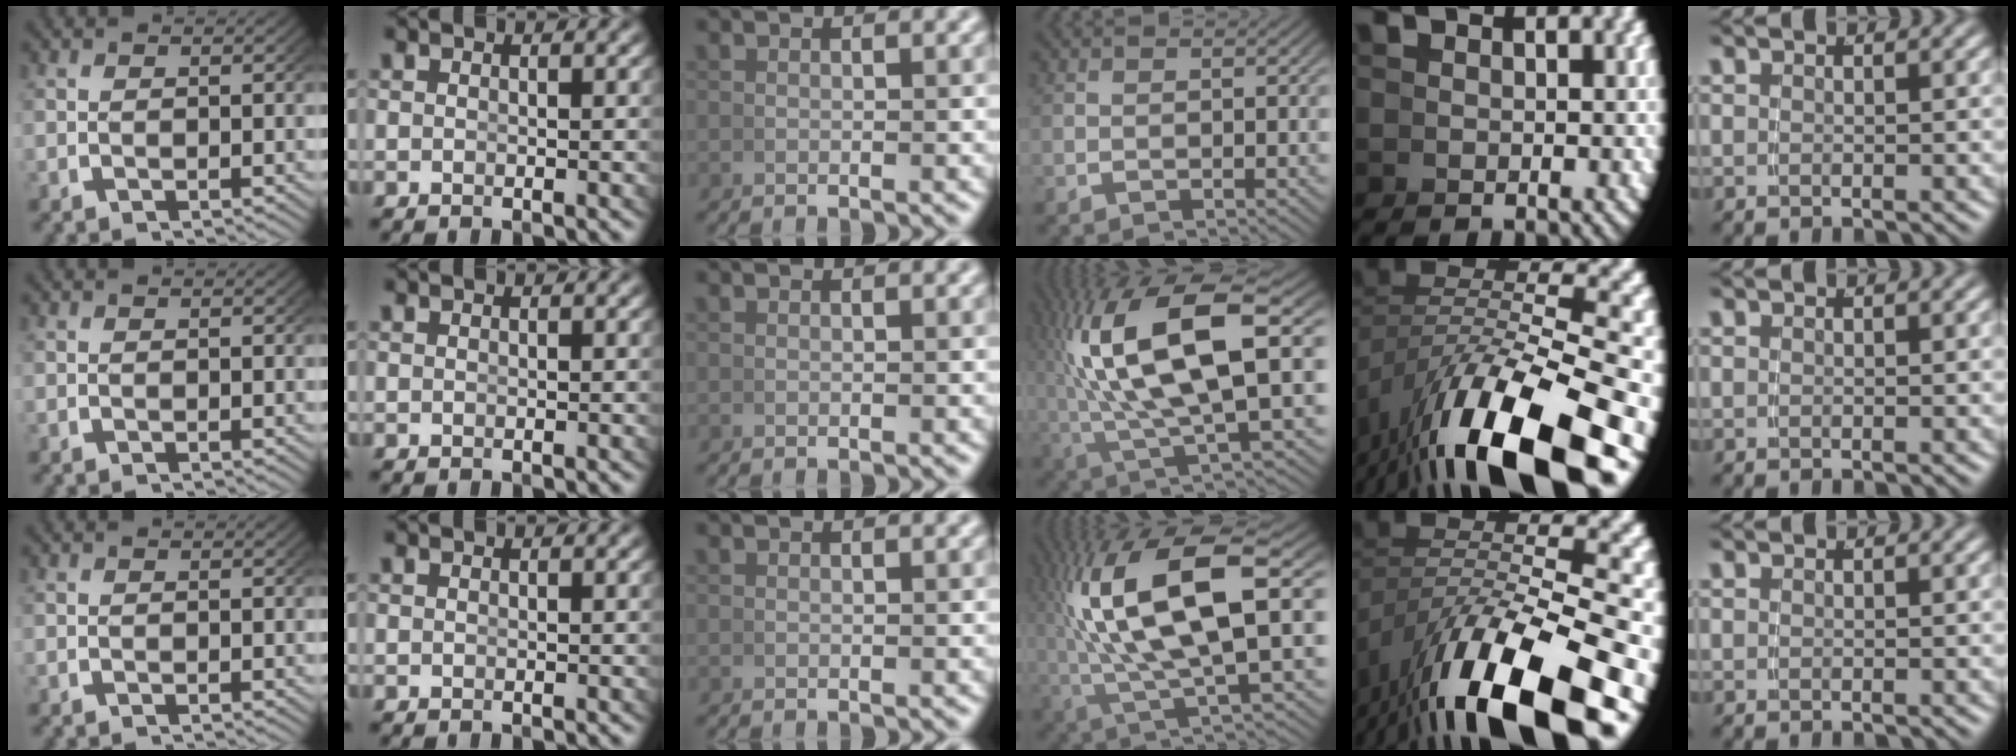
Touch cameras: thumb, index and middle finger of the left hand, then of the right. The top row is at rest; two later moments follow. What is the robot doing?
{"motion": "lift_and_place", "object": "cup"}